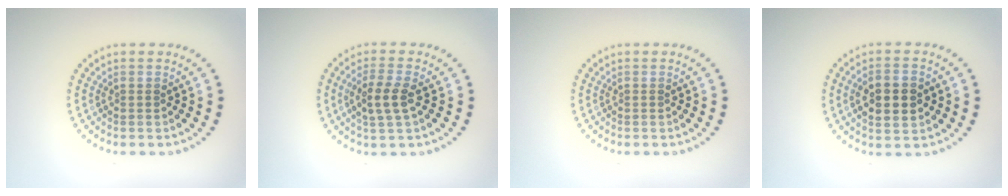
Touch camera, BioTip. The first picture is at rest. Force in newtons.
{"total": 2.8, "press": 2.6, "slide": 1.0}
{"total": 0.0}
{"total": 3.6, "press": 3.6, "slide": 0.3}